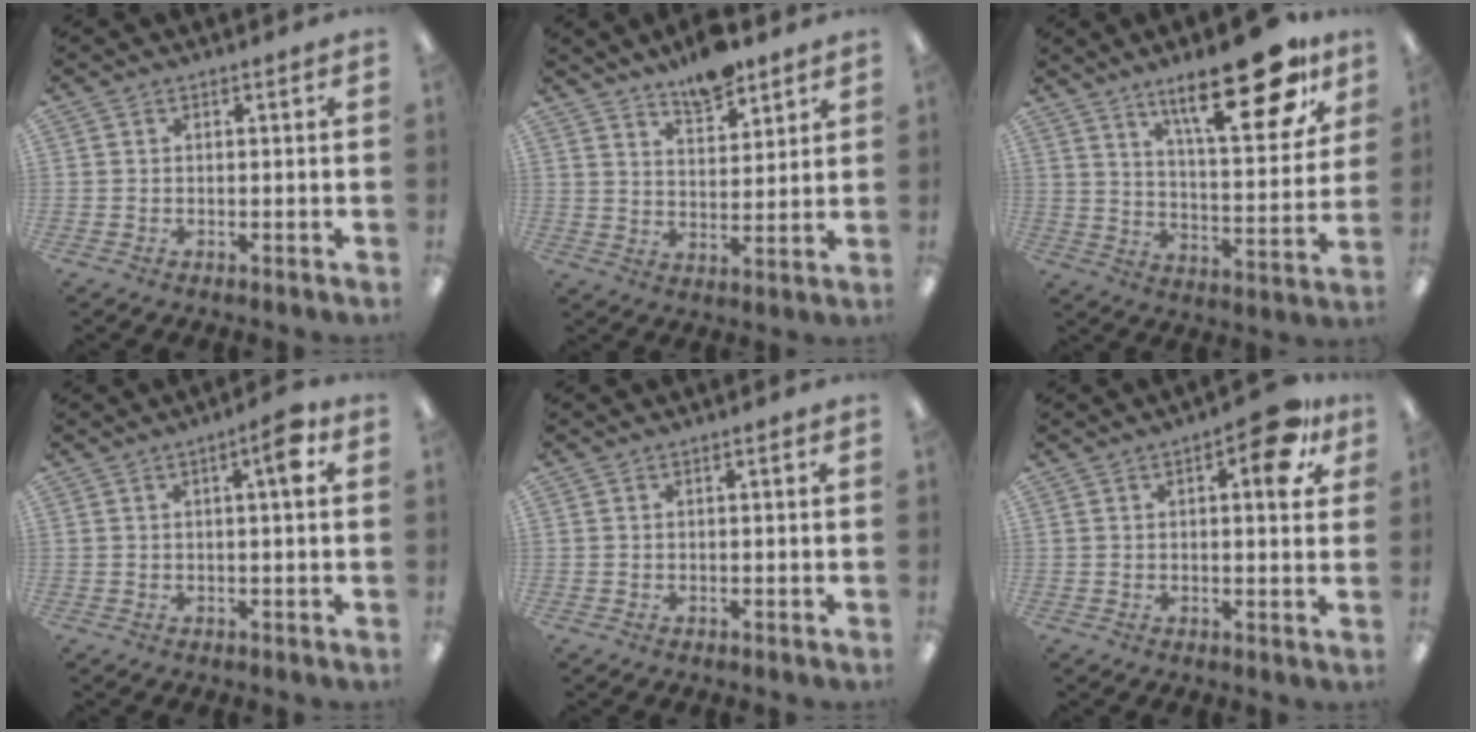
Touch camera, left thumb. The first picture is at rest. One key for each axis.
{"total": 8.5, "fx": 7.1, "fy": 3.0, "fz": 3.6, "tx": -0.048, "ty": -0.044, "tz": 0.125}
{"total": 23.9, "fx": 14.5, "fy": 7.9, "fz": 17.2, "tx": -0.245, "ty": -0.080, "tz": 0.226}
{"total": 5.5, "fx": 2.2, "fy": 1.0, "fz": 4.9, "tx": -0.068, "ty": -0.004, "tz": 0.028}
{"total": 0.6, "fx": 0.3, "fy": 0.0, "fz": 0.5, "tx": -0.009, "ty": 0.002, "tz": 0.004}
{"total": 9.5, "fx": 4.3, "fy": 3.7, "fz": 7.7, "tx": -0.096, "ty": -0.012, "tz": 0.065}